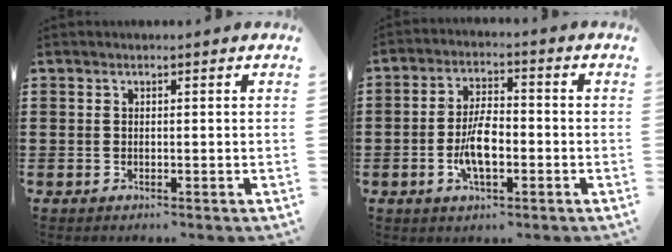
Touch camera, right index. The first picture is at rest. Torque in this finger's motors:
{"motor_torque": [1.89, 0.25, 0.73, 0.18]}